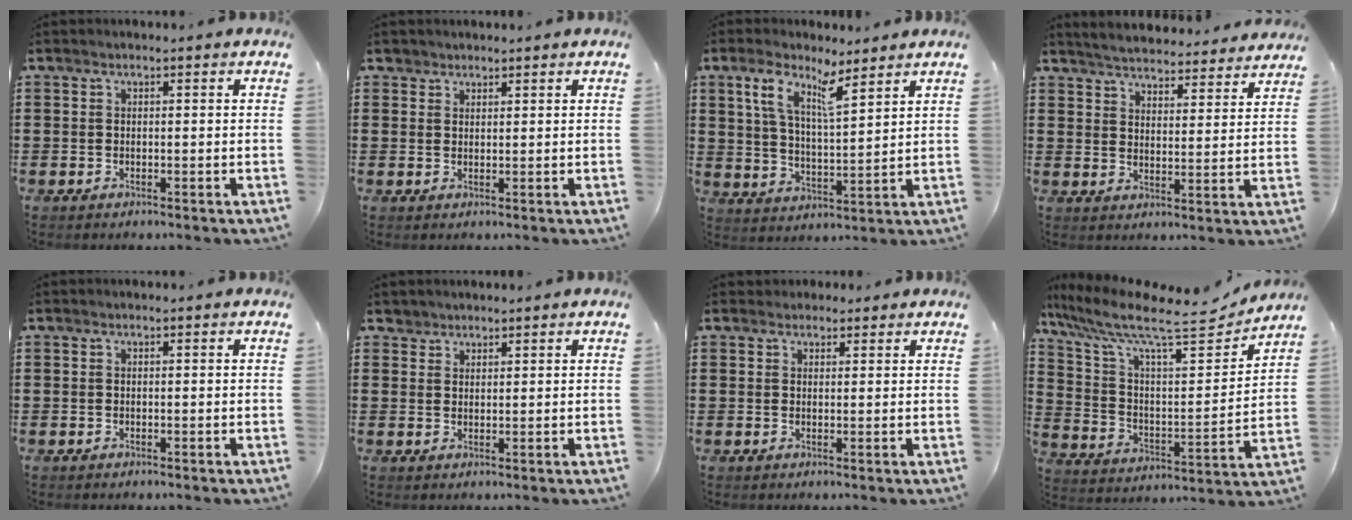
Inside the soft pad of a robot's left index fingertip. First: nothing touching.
{"total": 1.5, "force": [1.3, 0.8, 0.0], "torque": [-0.005, 0.004, 0.025]}
{"total": 8.1, "force": [5.5, 2.0, 5.7], "torque": [-0.128, -0.008, 0.096]}
{"total": 4.7, "force": [4.7, -0.3, 0.4], "torque": [-0.029, -0.033, 0.081]}
{"total": 0.0}
{"total": 1.8, "force": [1.6, 0.9, 0.0], "torque": [-0.005, 0.003, 0.032]}
{"total": 1.9, "force": [1.6, 0.9, 0.1], "torque": [-0.007, 0.007, 0.032]}
{"total": 11.0, "force": [8.5, 2.4, 6.6], "torque": [-0.152, -0.059, 0.135]}